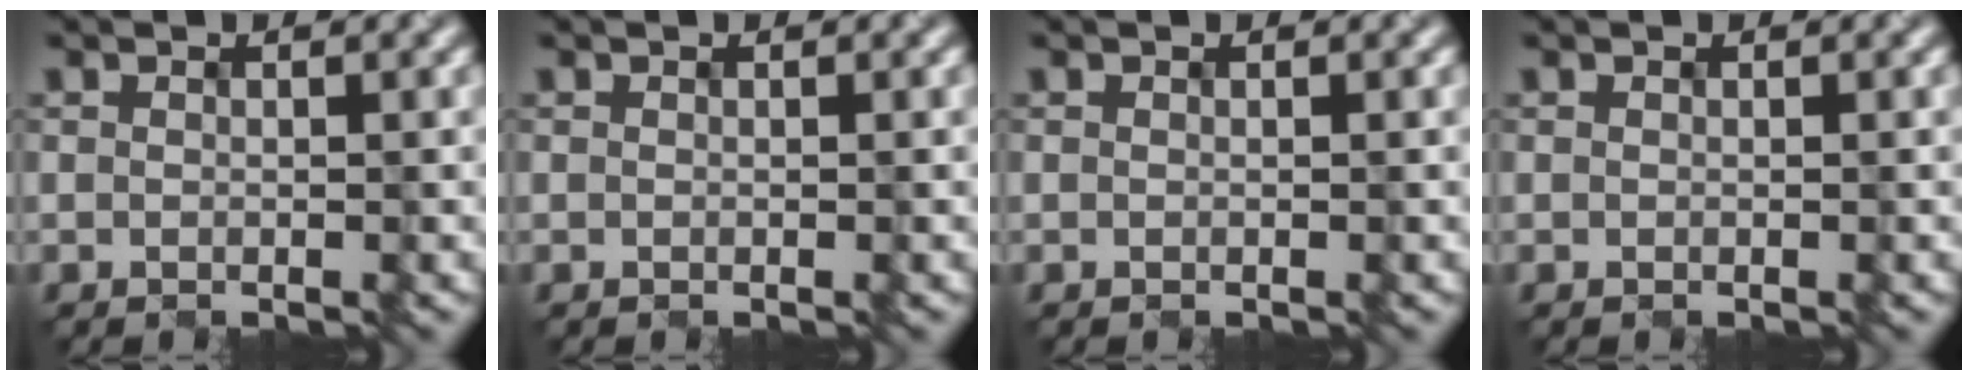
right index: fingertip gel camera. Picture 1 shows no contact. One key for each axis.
{"total": 0.0}
{"total": 0.0}
{"total": 0.0}